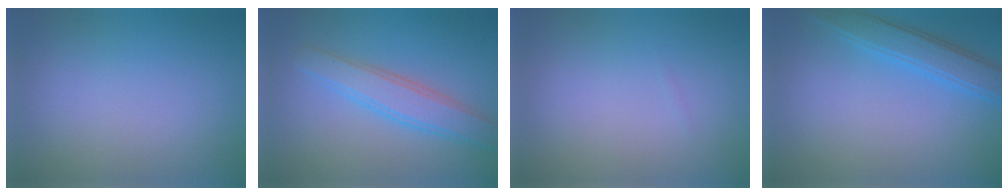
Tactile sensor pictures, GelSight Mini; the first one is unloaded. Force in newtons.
{"total": 3.6, "press": 3.6, "slide": 0.1}
{"total": 0.0}
{"total": 3.4, "press": 3.4, "slide": 0.2}